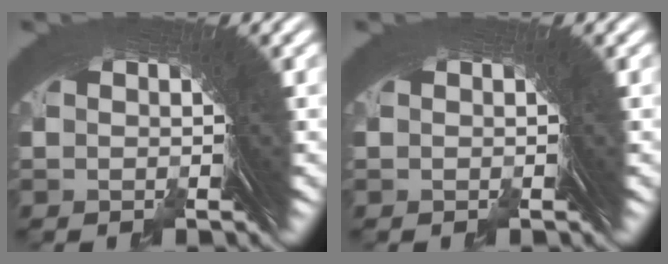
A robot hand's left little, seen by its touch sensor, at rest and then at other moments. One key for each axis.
{"total": 0.0}